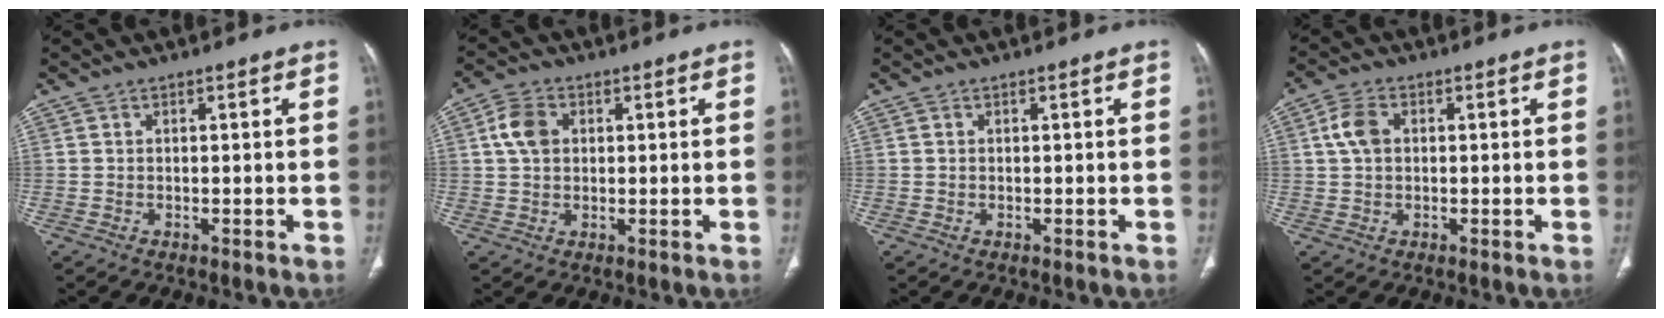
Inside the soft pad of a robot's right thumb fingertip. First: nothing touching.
{"total": 5.5, "force": [1.2, 4.0, 3.5], "torque": [-0.064, 0.006, 0.021]}
{"total": 0.0}
{"total": 4.7, "force": [0.8, 3.3, 3.3], "torque": [-0.068, 0.009, 0.012]}